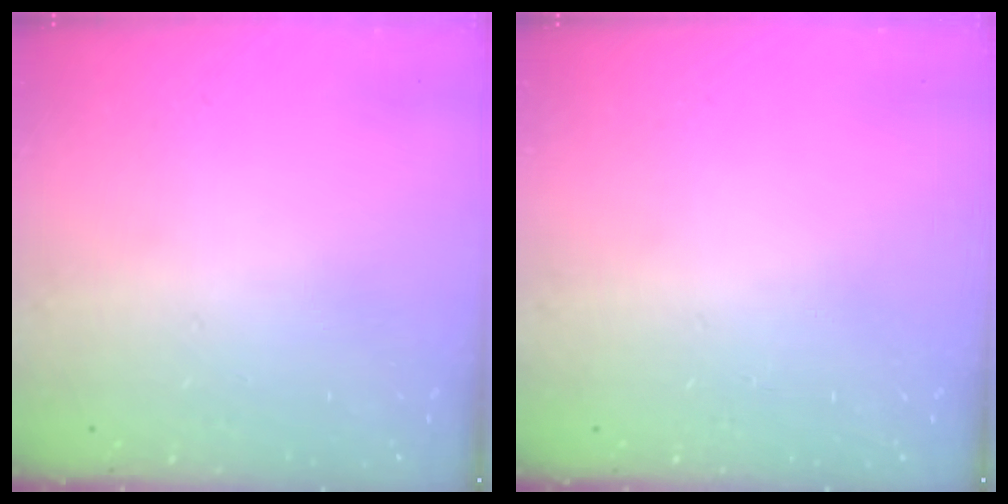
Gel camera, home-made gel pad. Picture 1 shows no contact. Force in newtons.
{"total": 0.0}